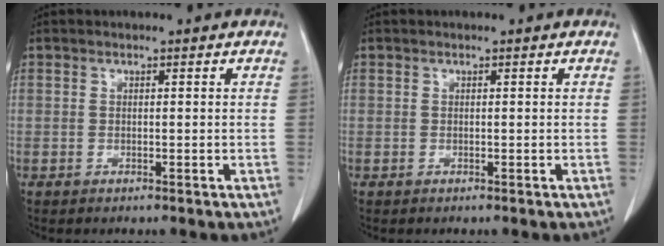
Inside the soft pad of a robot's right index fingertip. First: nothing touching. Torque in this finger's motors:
{"motor_torque": [0.00, 0.00, 0.07, 0.00]}